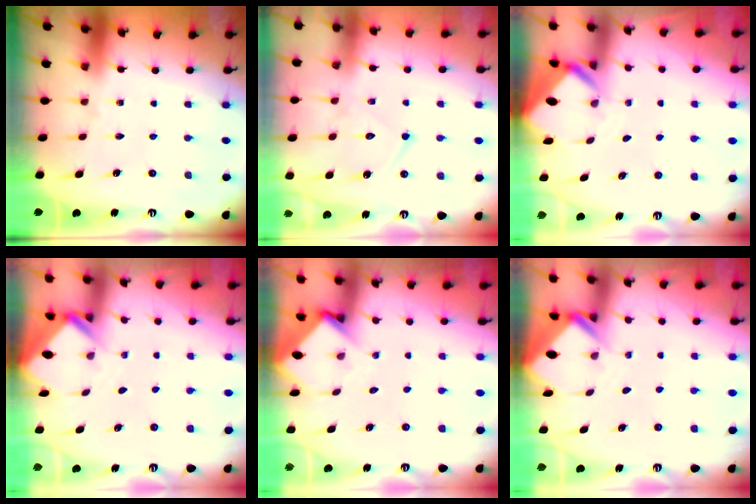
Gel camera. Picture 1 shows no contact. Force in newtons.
{"total": 9.1, "press": 9.1, "slide": 0.8}
{"total": 3.2, "press": 3.2, "slide": 0.2}
{"total": 2.6, "press": 2.6, "slide": 0.1}
{"total": 3.7, "press": 3.7, "slide": 0.2}
{"total": 2.7, "press": 2.7, "slide": 0.3}